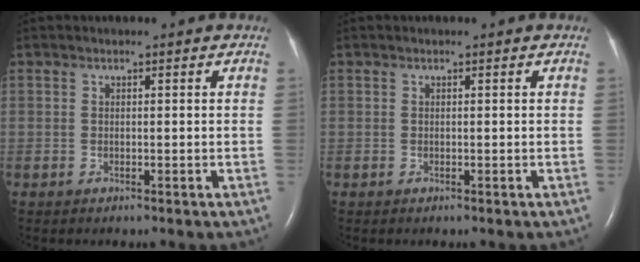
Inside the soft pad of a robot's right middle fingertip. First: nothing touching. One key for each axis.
{"total": 0.0}